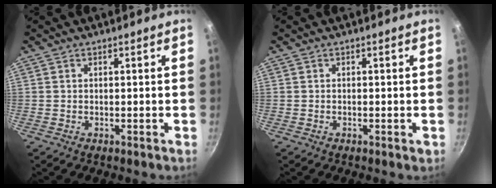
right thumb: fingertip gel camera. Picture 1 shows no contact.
{"total": 0.6, "force": [-0.2, 0.3, 0.4], "torque": [-0.005, 0.002, -0.004]}